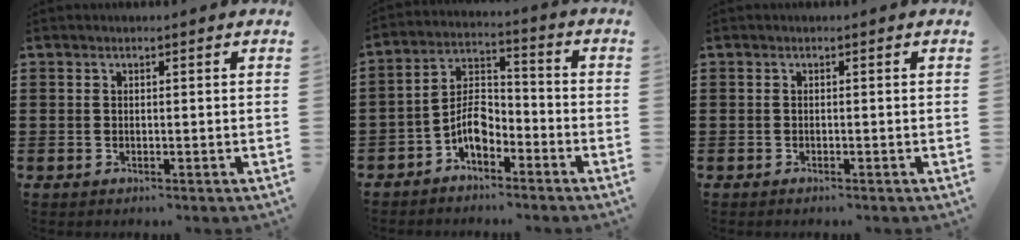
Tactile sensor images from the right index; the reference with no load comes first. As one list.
[{"total": 6.2, "force": [-3.5, 3.3, 3.9], "torque": [-0.083, 0.013, -0.069]}, {"total": 0.0}]